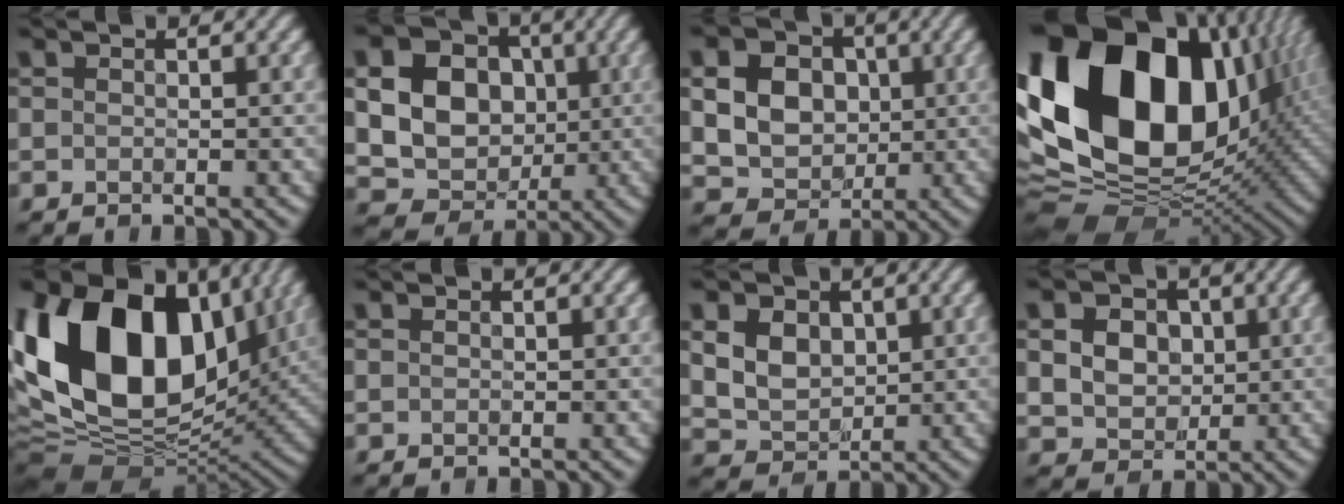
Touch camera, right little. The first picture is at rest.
{"total": 12.6, "force": [2.1, 10.5, 6.6], "torque": [-0.140, 0.026, 0.031]}
{"total": 11.7, "force": [3.0, 9.7, 5.9], "torque": [-0.130, 0.024, 0.051]}
{"total": 21.3, "force": [3.6, 14.9, 14.8], "torque": [-0.314, 0.014, 0.063]}
{"total": 18.7, "force": [4.1, 12.4, 13.5], "torque": [-0.262, 0.022, 0.058]}
{"total": 0.0}
{"total": 4.2, "force": [0.7, 3.3, 2.4], "torque": [-0.061, -0.008, 0.007]}
{"total": 8.9, "force": [2.7, 7.0, 4.7], "torque": [-0.089, 0.028, 0.029]}